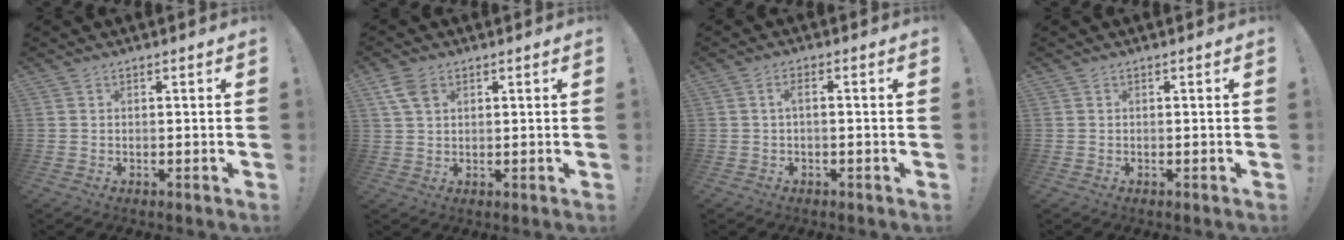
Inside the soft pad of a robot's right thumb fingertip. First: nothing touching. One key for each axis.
{"total": 5.2, "fx": 2.4, "fy": 3.2, "fz": 3.4, "tx": -0.068, "ty": 0.002, "tz": 0.049}
{"total": 2.5, "fx": -0.6, "fy": 0.2, "fz": 2.4, "tx": -0.050, "ty": 0.009, "tz": -0.012}
{"total": 0.0}